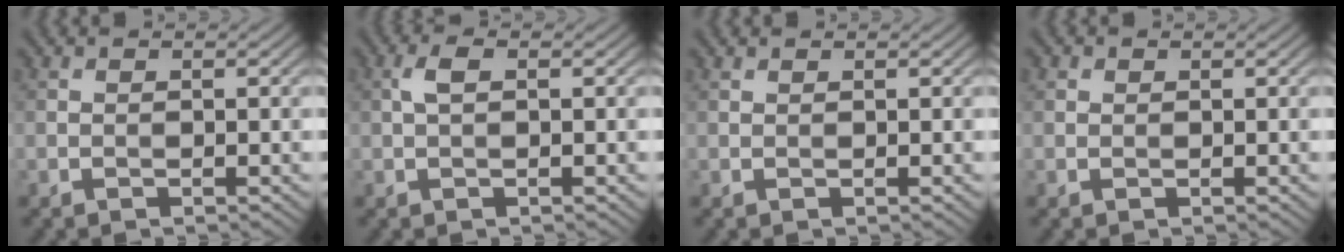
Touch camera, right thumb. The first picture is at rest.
{"total": 1.9, "force": [0.4, 0.8, 1.7], "torque": [-0.040, 0.008, 0.003]}
{"total": 0.5, "force": [0.5, 0.1, 0.1], "torque": [-0.003, 0.001, 0.011]}
{"total": 0.7, "force": [0.4, 0.5, 0.2], "torque": [-0.002, 0.000, 0.007]}